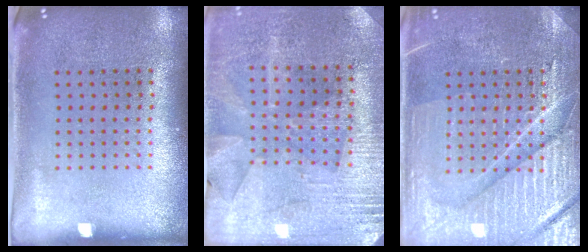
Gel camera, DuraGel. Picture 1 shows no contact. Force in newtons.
{"total": 2.8, "press": 2.7, "slide": 0.6}
{"total": 4.3, "press": 4.2, "slide": 0.6}